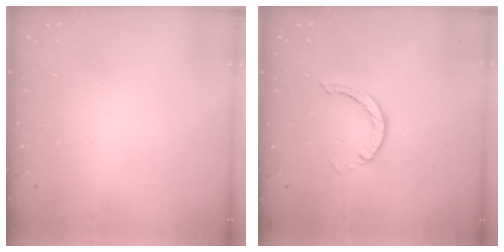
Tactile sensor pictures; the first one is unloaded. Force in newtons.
{"total": 1.0, "press": 0.9, "slide": 0.3}